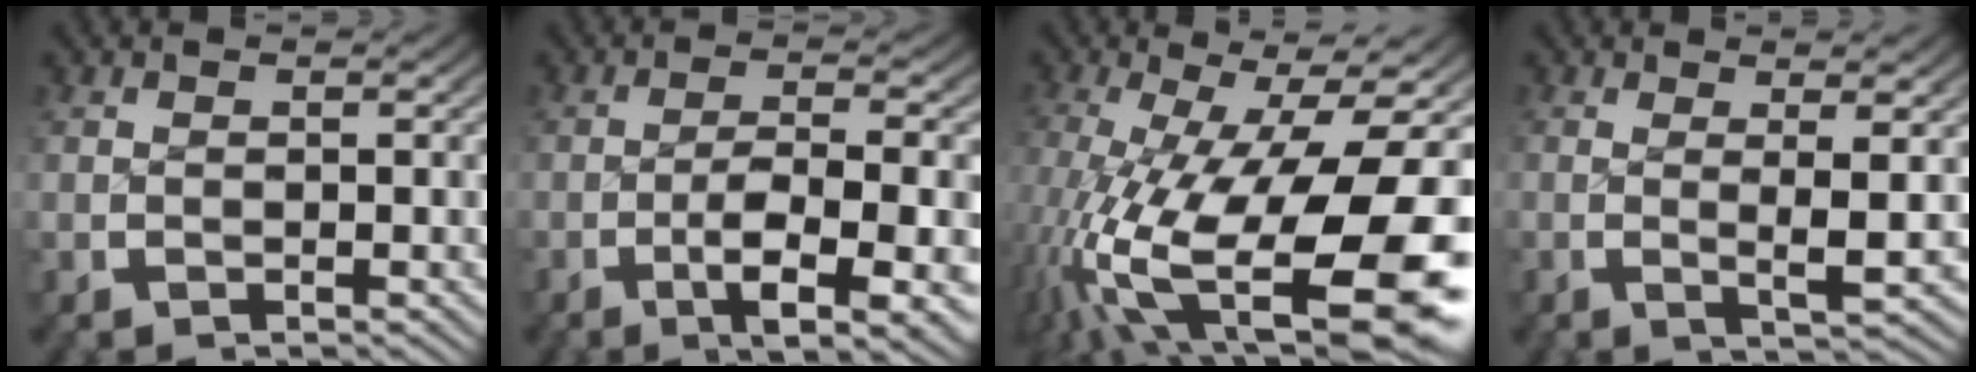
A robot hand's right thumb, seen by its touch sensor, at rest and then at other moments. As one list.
[{"total": 8.0, "force": [-2.8, 3.2, 6.8], "torque": [-0.121, -0.023, -0.031]}, {"total": 18.0, "force": [-4.0, 9.7, 14.6], "torque": [-0.276, -0.080, -0.008]}, {"total": 3.4, "force": [0.6, 0.1, 3.4], "torque": [-0.063, -0.007, 0.008]}]